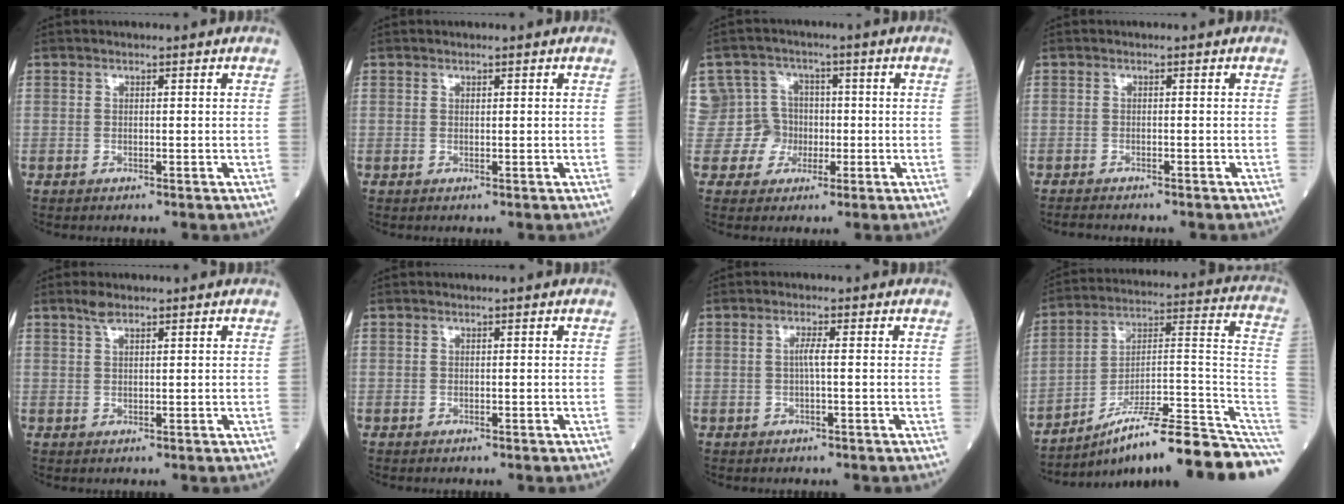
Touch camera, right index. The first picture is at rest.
{"total": 0.0}
{"total": 7.0, "force": [-0.4, 7.0, -0.2], "torque": [0.006, 0.031, 0.001]}
{"total": 2.9, "force": [-2.7, 0.4, 1.1], "torque": [-0.021, -0.007, -0.039]}
{"total": 1.9, "force": [1.4, 0.5, 1.1], "torque": [-0.025, 0.006, 0.029]}
{"total": 0.0}
{"total": 1.6, "force": [0.0, -0.1, 1.6], "torque": [-0.032, 0.002, -0.001]}
{"total": 22.9, "force": [-17.0, 1.9, 15.1], "torque": [-0.137, 0.042, -0.259]}